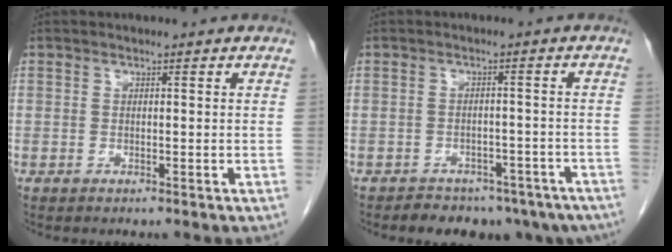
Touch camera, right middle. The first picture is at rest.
{"total": 12.0, "force": [-9.5, 6.2, 3.9], "torque": [-0.044, 0.008, -0.104]}